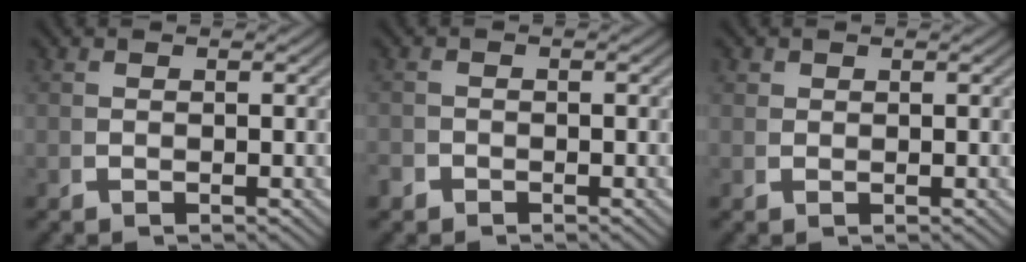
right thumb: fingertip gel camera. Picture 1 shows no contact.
{"total": 1.0, "force": [-0.9, 0.4, -0.2], "torque": [0.008, -0.005, -0.017]}
{"total": 0.9, "force": [0.8, 0.5, 0.1], "torque": [-0.003, -0.004, 0.020]}